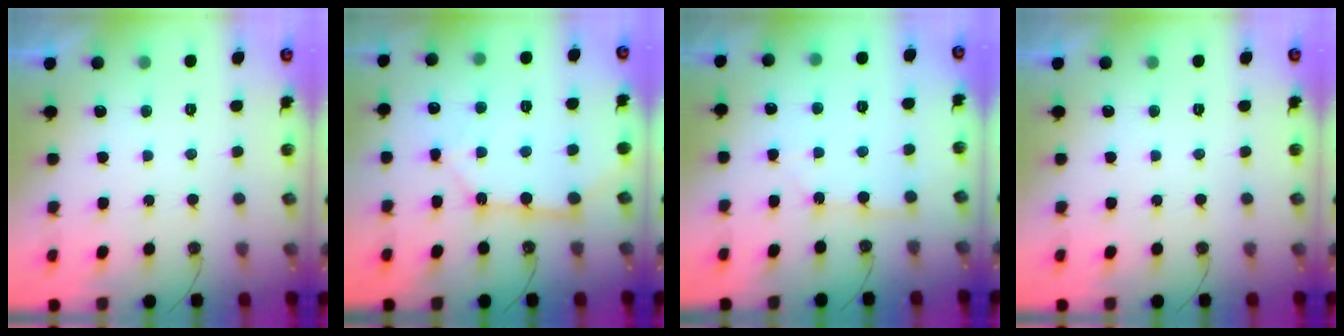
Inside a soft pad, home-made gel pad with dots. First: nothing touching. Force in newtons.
{"total": 11.4, "press": 11.3, "slide": 1.0}
{"total": 3.2, "press": 3.2, "slide": 0.4}
{"total": 0.0}